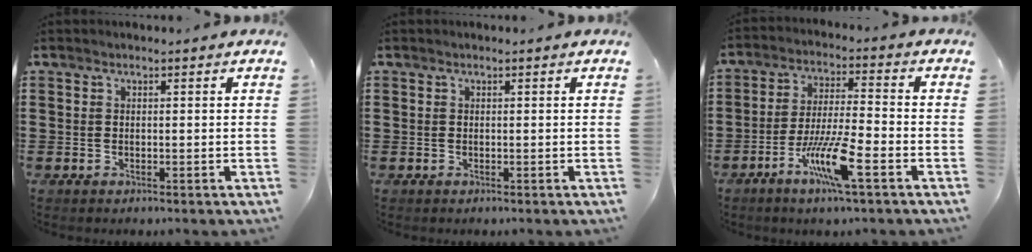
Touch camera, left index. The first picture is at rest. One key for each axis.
{"total": 0.0}
{"total": 9.5, "fx": -5.0, "fy": 1.5, "fz": 8.0, "tx": -0.167, "ty": -0.003, "tz": -0.097}